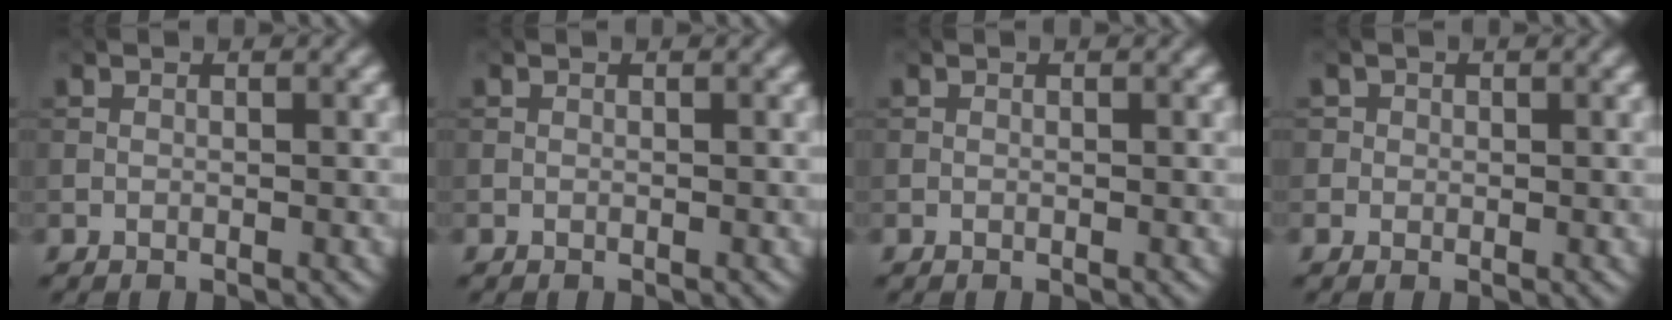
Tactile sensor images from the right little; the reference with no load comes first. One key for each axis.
{"total": 0.0}
{"total": 0.0}
{"total": 0.9, "fx": 0.1, "fy": 0.9, "fz": 0.0, "tx": 0.009, "ty": -0.002, "tz": 0.000}